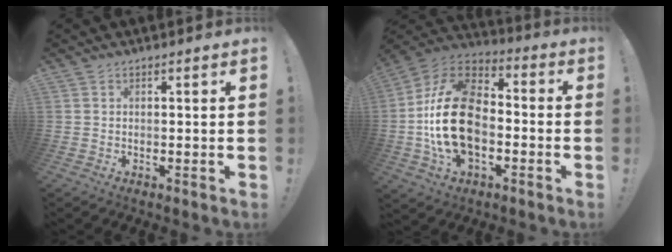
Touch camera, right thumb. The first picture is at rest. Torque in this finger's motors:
{"motor_torque": [2.38, 2.62, 2.33, -0.44, 0.82]}